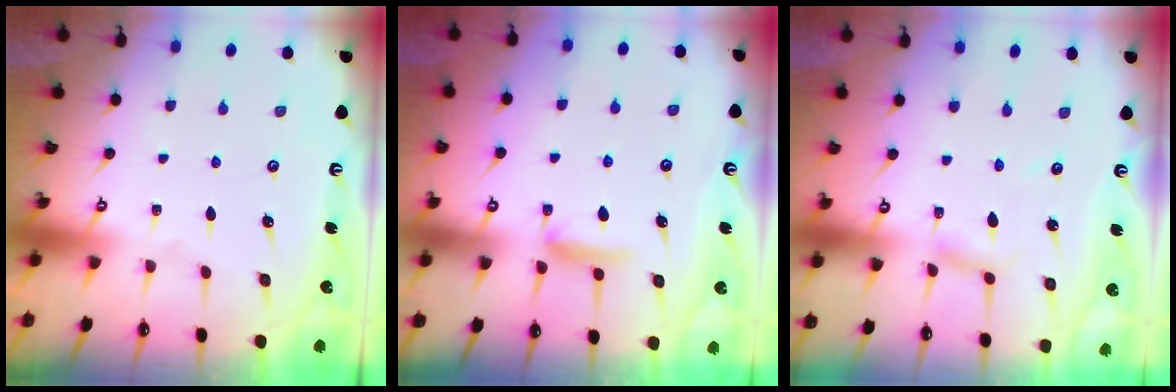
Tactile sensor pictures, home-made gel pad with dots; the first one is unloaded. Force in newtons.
{"total": 7.1, "press": 7.1, "slide": 0.7}
{"total": 3.6, "press": 3.6, "slide": 0.4}